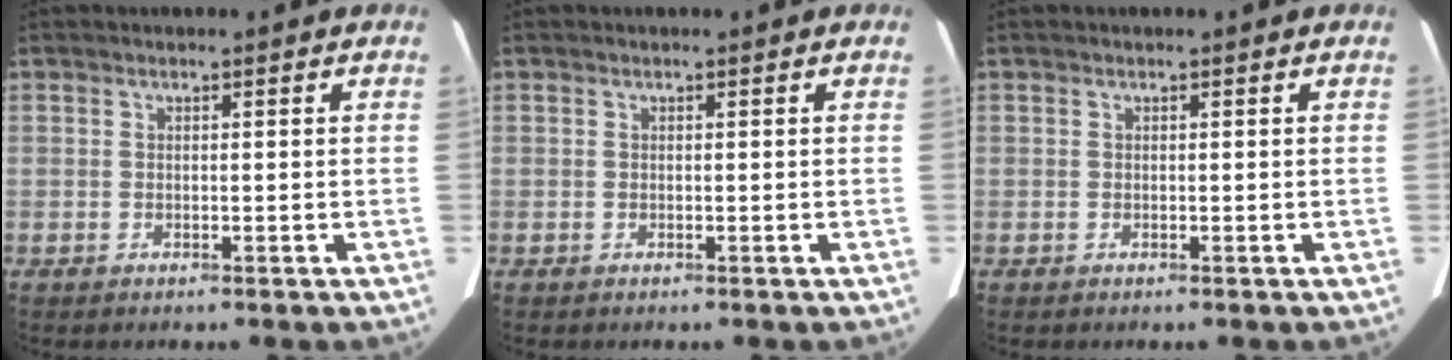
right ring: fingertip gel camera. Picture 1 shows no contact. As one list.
[{"total": 0.0}, {"total": 0.0}]